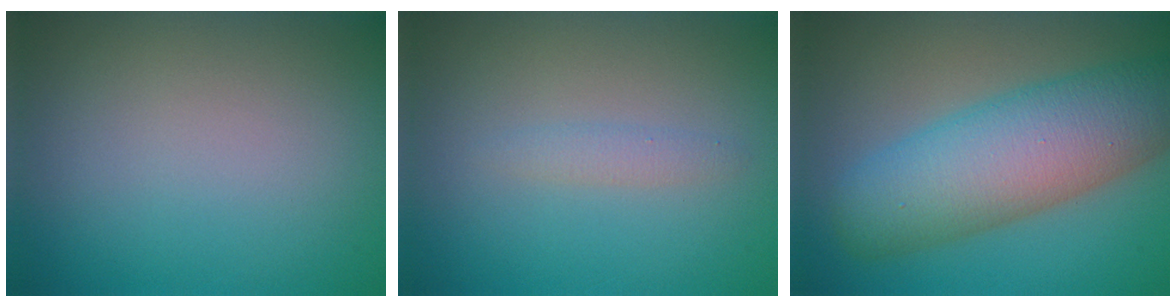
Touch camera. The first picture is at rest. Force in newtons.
{"total": 1.2, "press": 1.2, "slide": 0.1}
{"total": 9.7, "press": 9.7, "slide": 0.2}